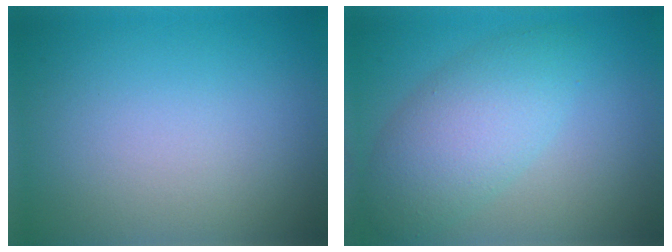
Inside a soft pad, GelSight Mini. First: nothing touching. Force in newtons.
{"total": 5.3, "press": 5.3, "slide": 0.1}